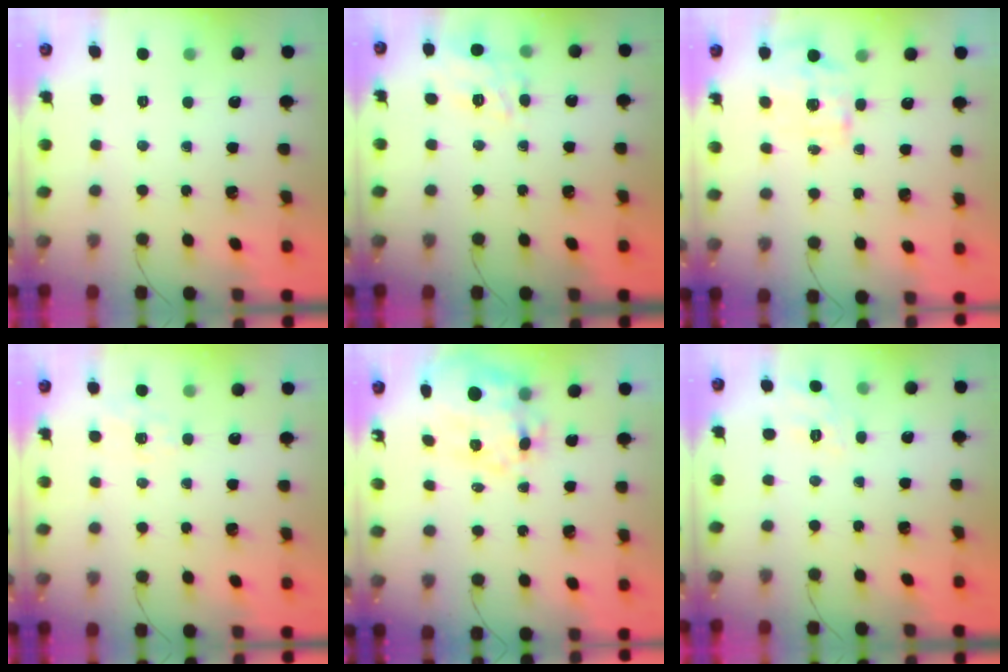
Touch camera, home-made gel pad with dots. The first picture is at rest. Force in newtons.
{"total": 7.0, "press": 6.6, "slide": 2.4}
{"total": 1.4, "press": 1.2, "slide": 0.7}
{"total": 4.5, "press": 4.1, "slide": 1.8}
{"total": 6.2, "press": 5.3, "slide": 3.2}
{"total": 10.0, "press": 9.9, "slide": 1.4}